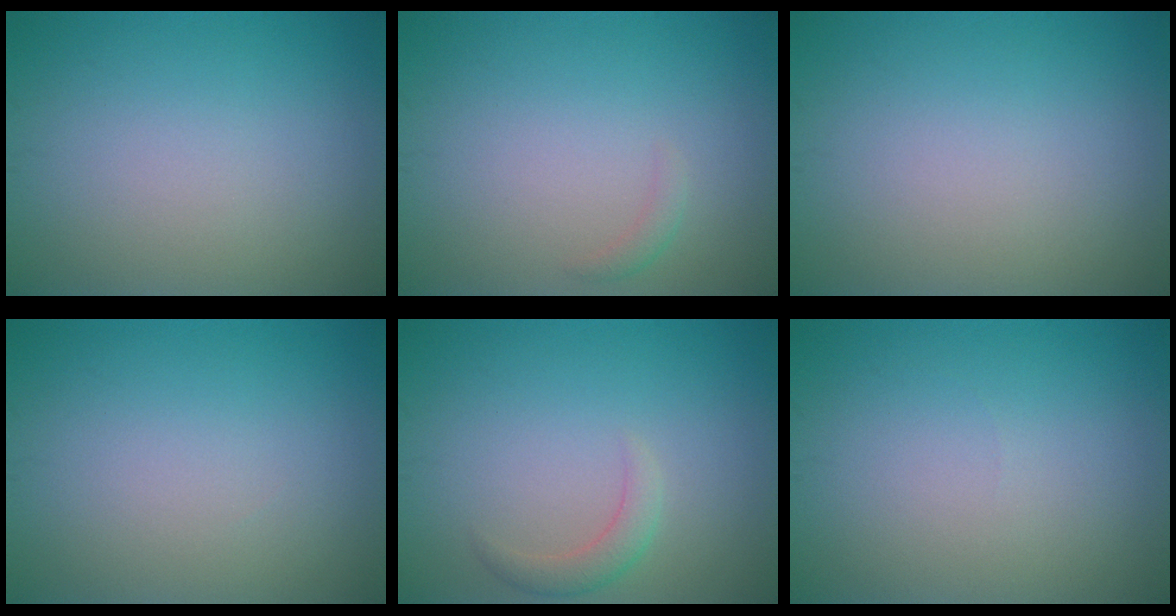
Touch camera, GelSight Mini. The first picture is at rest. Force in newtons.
{"total": 0.8, "press": 0.8, "slide": 0.0}
{"total": 0.0}
{"total": 0.0}
{"total": 1.7, "press": 1.7, "slide": 0.3}
{"total": 0.0}